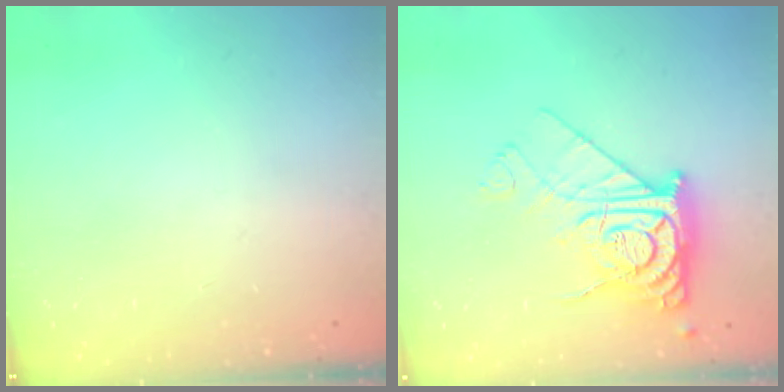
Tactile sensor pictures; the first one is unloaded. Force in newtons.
{"total": 13.8, "press": 13.7, "slide": 1.3}